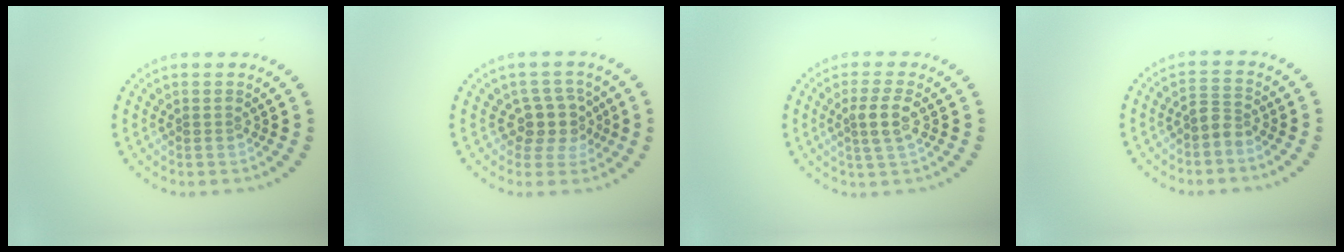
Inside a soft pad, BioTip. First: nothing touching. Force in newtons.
{"total": 2.9, "press": 2.3, "slide": 1.7}
{"total": 2.4, "press": 2.2, "slide": 1.0}
{"total": 1.7, "press": 1.4, "slide": 1.1}